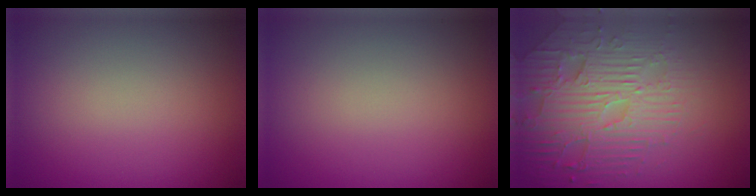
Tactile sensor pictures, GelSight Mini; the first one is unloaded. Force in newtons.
{"total": 0.0}
{"total": 6.9, "press": 5.3, "slide": 4.4}